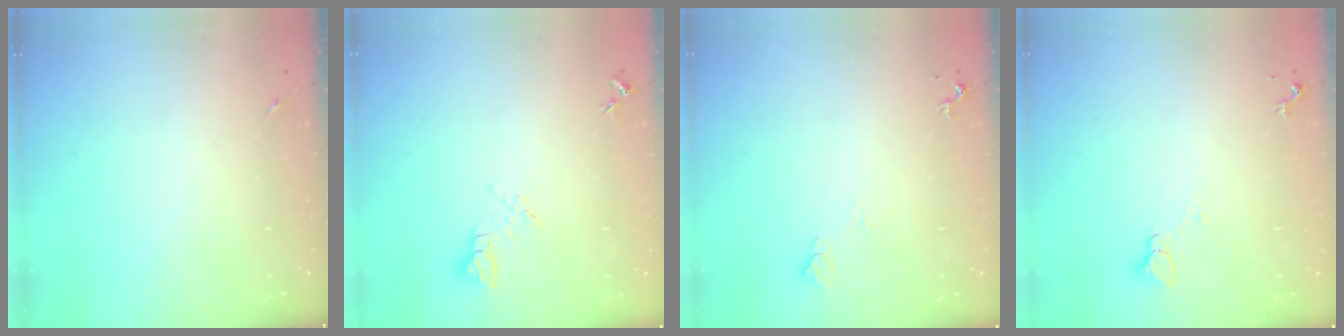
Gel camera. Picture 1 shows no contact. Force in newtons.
{"total": 5.8, "press": 5.7, "slide": 0.7}
{"total": 5.1, "press": 5.1, "slide": 0.7}
{"total": 4.3, "press": 4.3, "slide": 0.4}